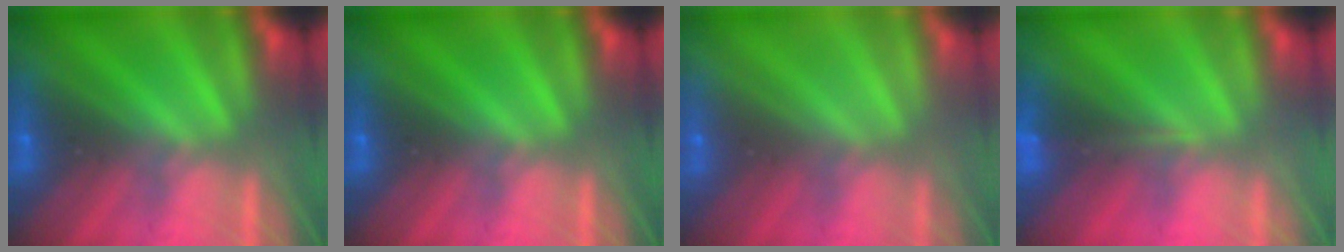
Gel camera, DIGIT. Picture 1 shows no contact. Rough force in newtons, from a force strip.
{"total": 0.0}
{"total": 3.3}
{"total": 1.6}